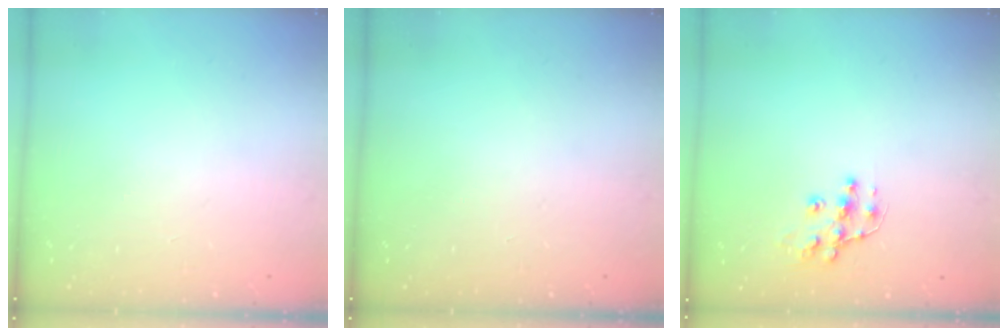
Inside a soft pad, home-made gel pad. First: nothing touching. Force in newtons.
{"total": 0.0}
{"total": 10.2, "press": 10.2, "slide": 0.8}